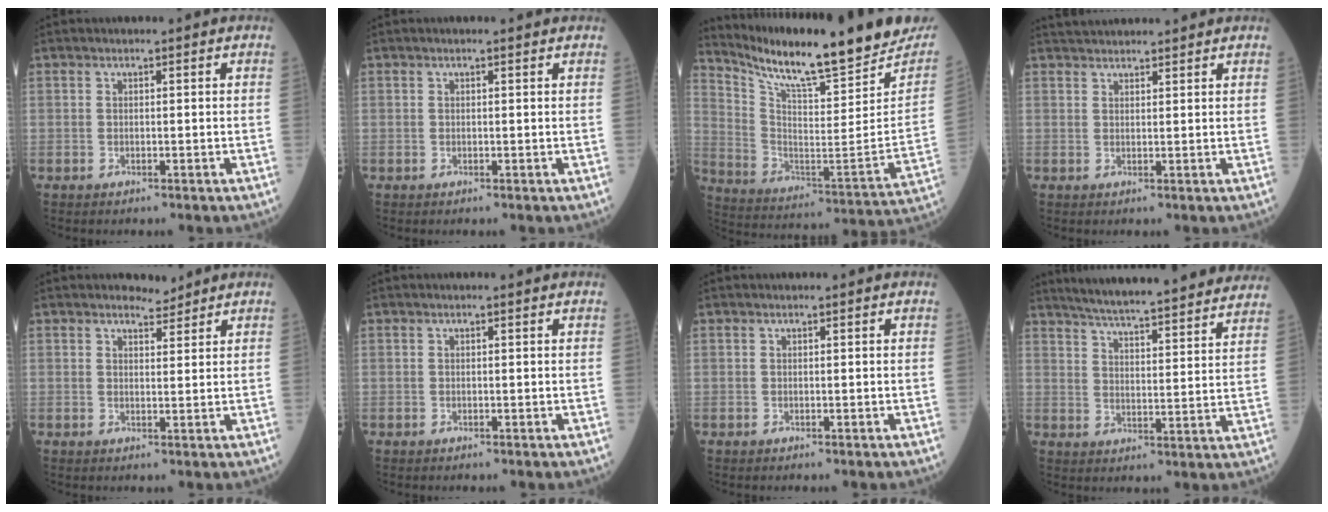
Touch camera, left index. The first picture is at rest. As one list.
[{"total": 0.8, "force": [0.7, 0.0, 0.3], "torque": [-0.011, 0.002, 0.010]}, {"total": 23.0, "force": [20.2, 2.1, 10.8], "torque": [-0.190, -0.063, 0.304]}, {"total": 5.4, "force": [5.2, 0.6, 1.3], "torque": [-0.021, 0.038, 0.081]}, {"total": 2.3, "force": [2.2, 0.6, 0.1], "torque": [-0.002, -0.005, 0.036]}, {"total": 0.0}, {"total": 0.0}, {"total": 25.8, "force": [23.5, 1.9, 10.4], "torque": [-0.159, -0.022, 0.305]}]